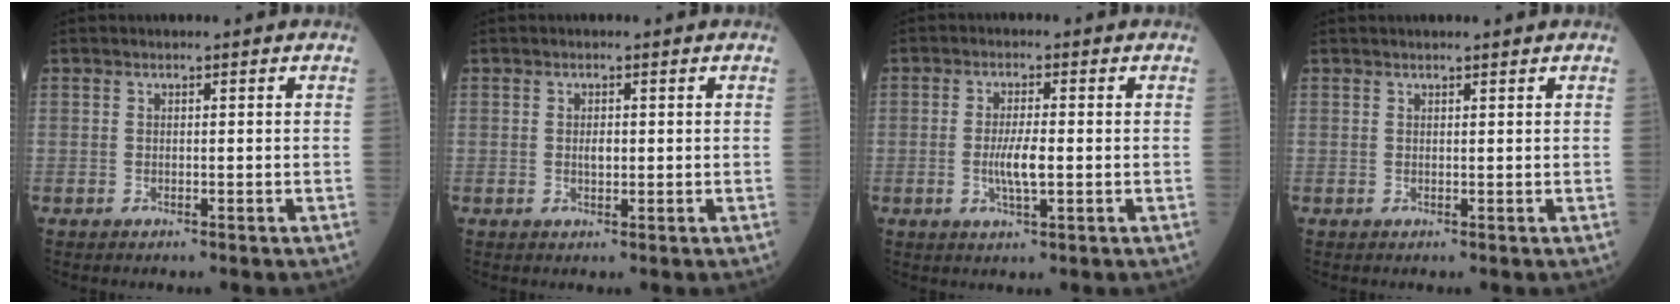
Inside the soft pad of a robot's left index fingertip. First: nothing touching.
{"total": 1.2, "force": [0.1, 0.6, 1.0], "torque": [-0.011, 0.001, 0.003]}
{"total": 4.2, "force": [-0.6, 0.7, 4.1], "torque": [-0.076, -0.005, -0.011]}
{"total": 2.1, "force": [1.9, 0.1, 0.8], "torque": [-0.002, 0.016, 0.026]}